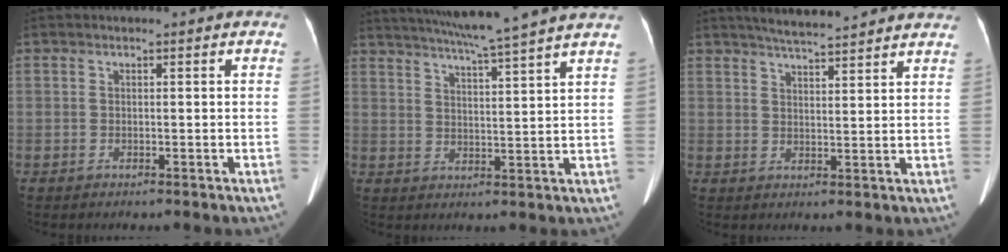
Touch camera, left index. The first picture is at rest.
{"total": 15.0, "force": [13.0, -2.0, 7.3], "torque": [-0.127, -0.010, 0.176]}
{"total": 11.4, "force": [10.3, 0.8, 4.8], "torque": [-0.073, 0.020, 0.132]}